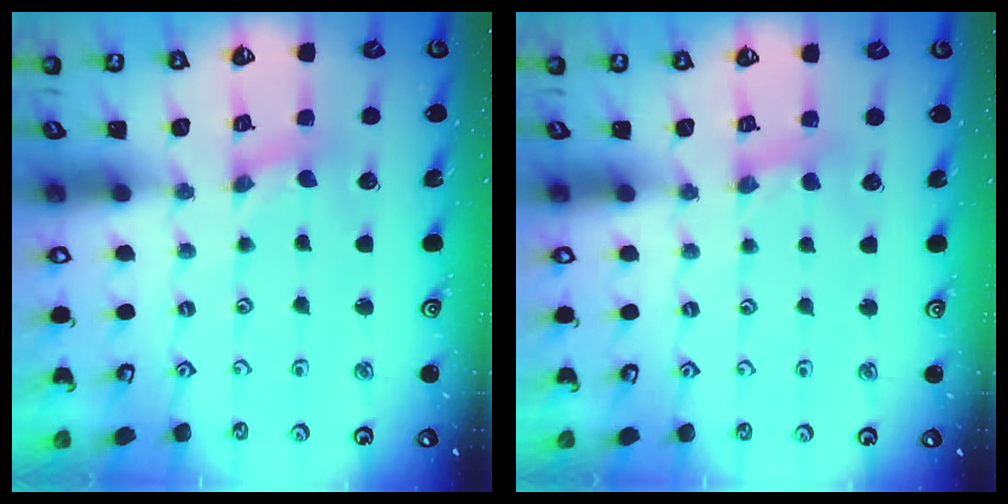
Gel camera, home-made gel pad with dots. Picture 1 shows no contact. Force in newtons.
{"total": 2.6, "press": 2.6, "slide": 0.4}